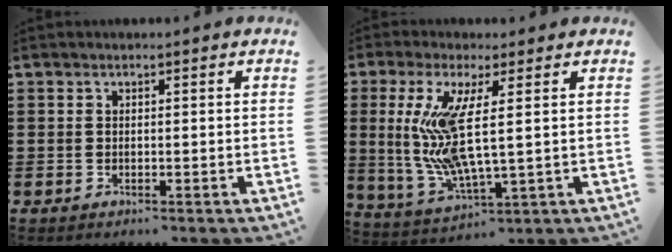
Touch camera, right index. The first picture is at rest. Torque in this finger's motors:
{"motor_torque": [1.78, 0.36, 1.05, 0.21]}